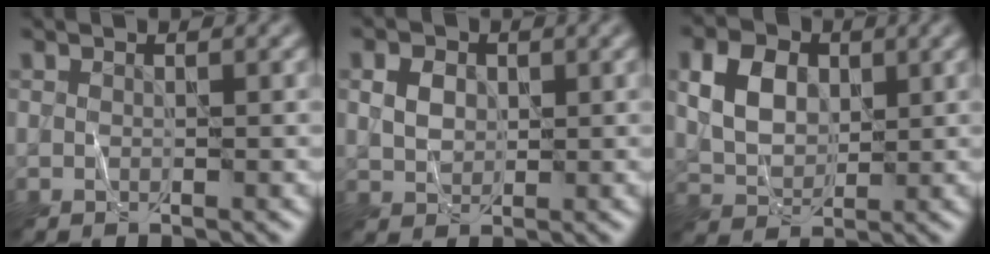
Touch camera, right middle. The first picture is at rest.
{"total": 2.3, "force": [0.5, 1.8, 1.4], "torque": [-0.029, 0.000, 0.009]}
{"total": 4.9, "force": [1.3, 3.5, 3.1], "torque": [-0.069, 0.005, 0.025]}